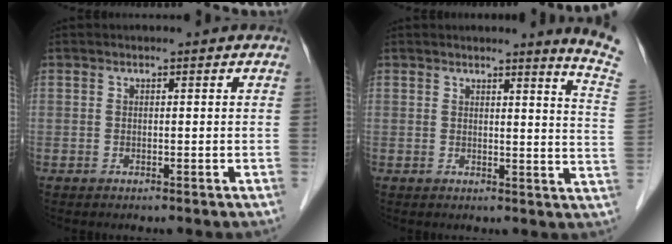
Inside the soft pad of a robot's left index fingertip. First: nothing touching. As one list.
[{"total": 7.3, "force": [6.5, -2.0, 2.6], "torque": [-0.032, -0.077, 0.050]}]